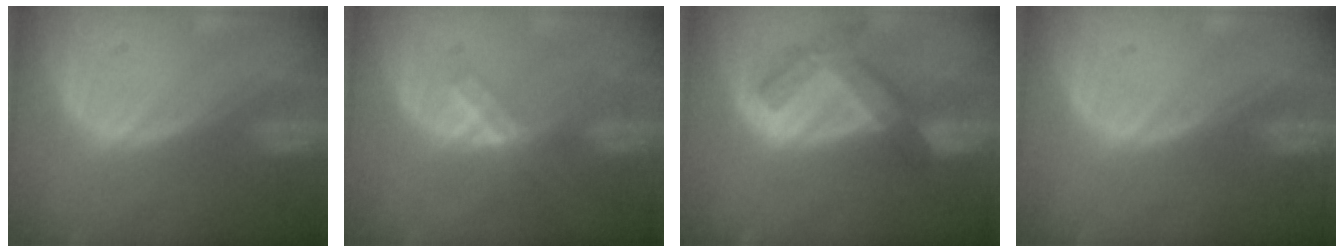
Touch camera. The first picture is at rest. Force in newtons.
{"total": 5.1, "press": 5.1, "slide": 0.3}
{"total": 7.4, "press": 6.4, "slide": 3.7}
{"total": 0.0}